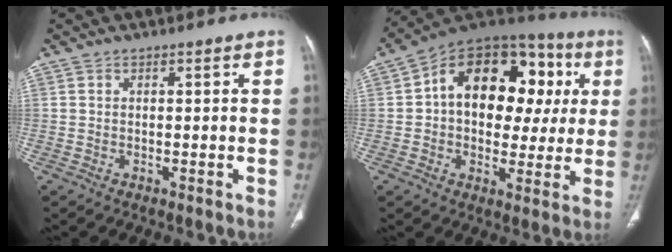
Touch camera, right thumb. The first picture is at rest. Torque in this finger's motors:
{"motor_torque": [-0.63, 1.64, 0.74, 0.56, 0.41]}